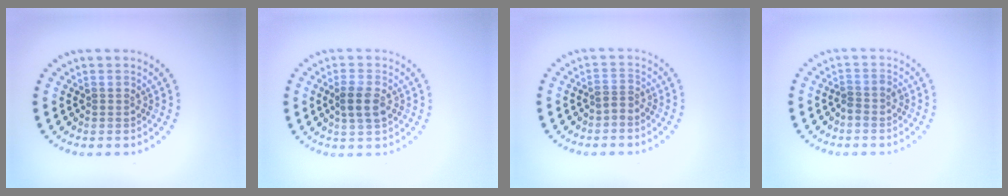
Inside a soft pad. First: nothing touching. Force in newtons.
{"total": 2.5, "press": 2.4, "slide": 0.6}
{"total": 1.1, "press": 0.6, "slide": 0.9}
{"total": 1.1, "press": 0.9, "slide": 0.7}